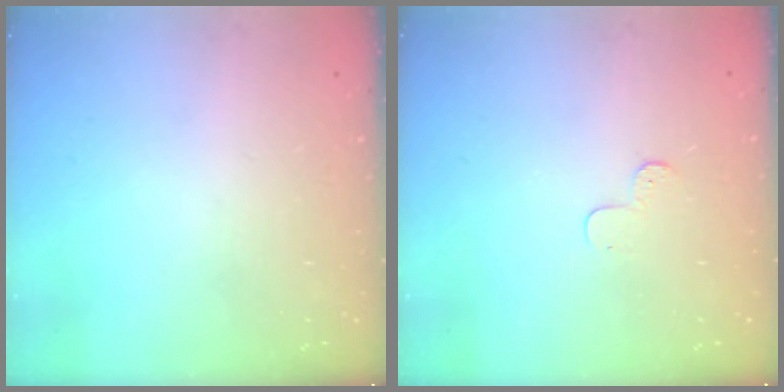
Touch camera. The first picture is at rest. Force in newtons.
{"total": 3.5, "press": 3.5, "slide": 0.4}